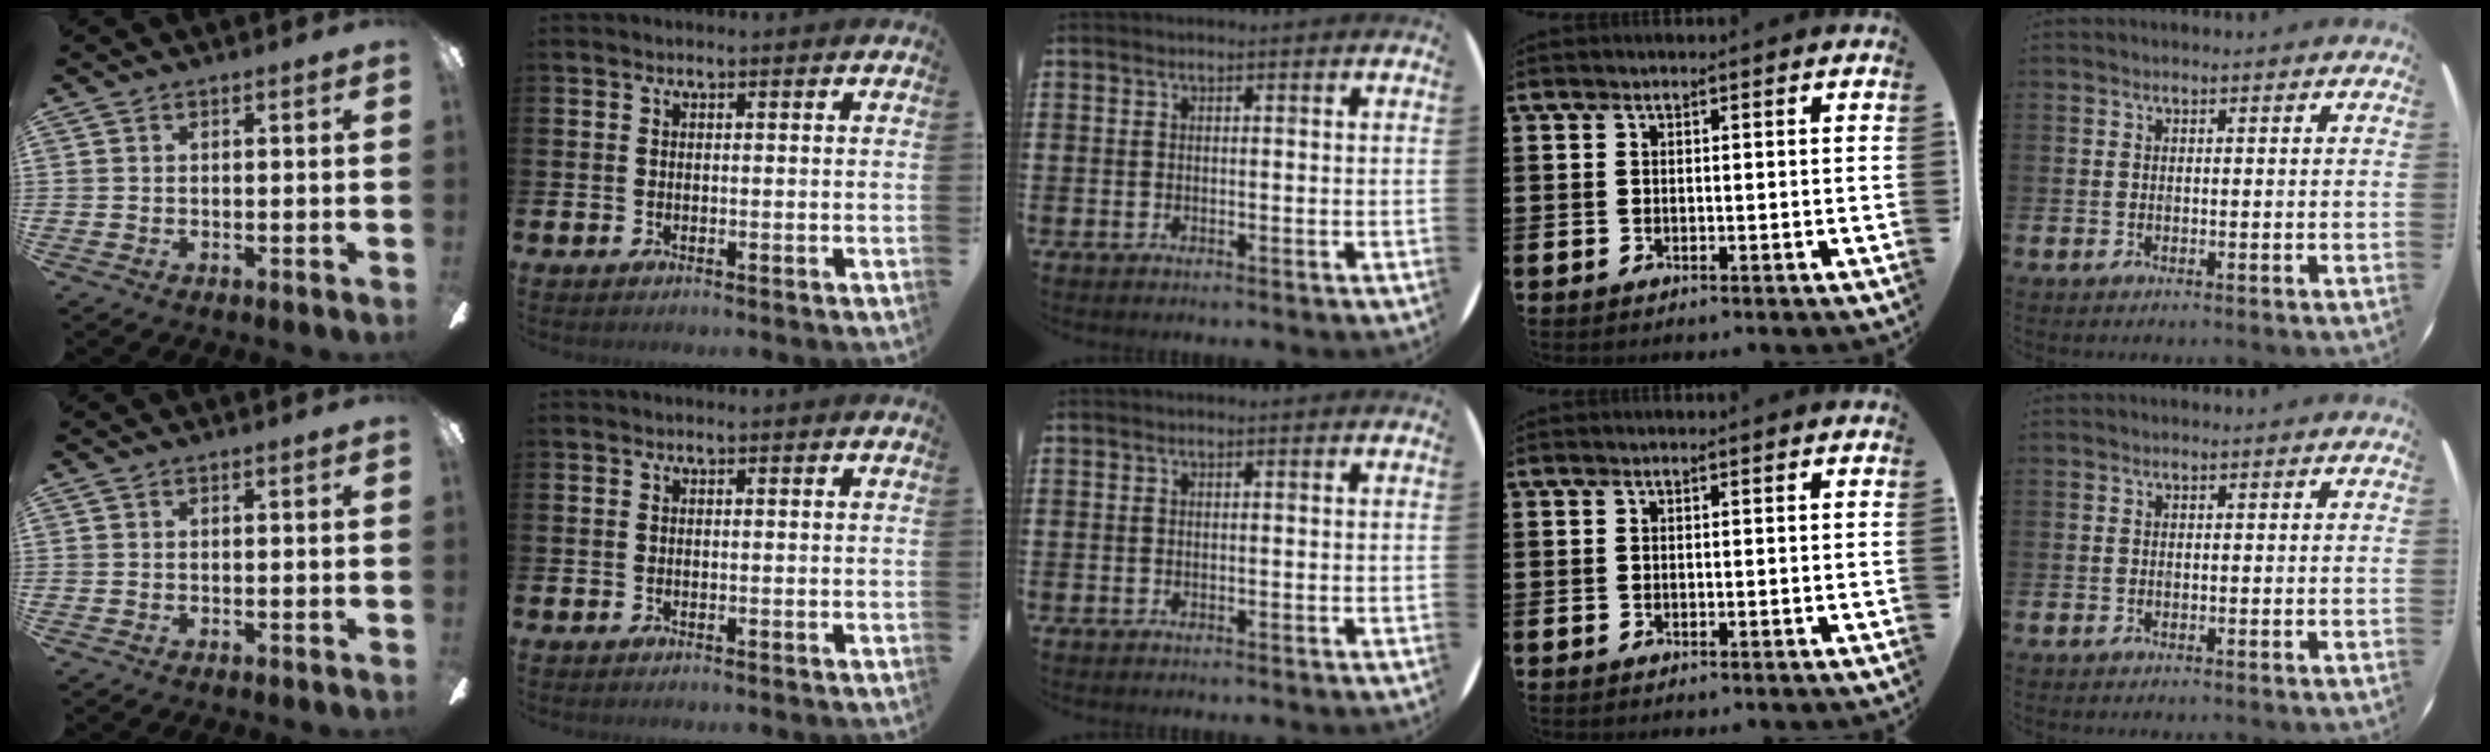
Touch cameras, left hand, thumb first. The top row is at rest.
{}